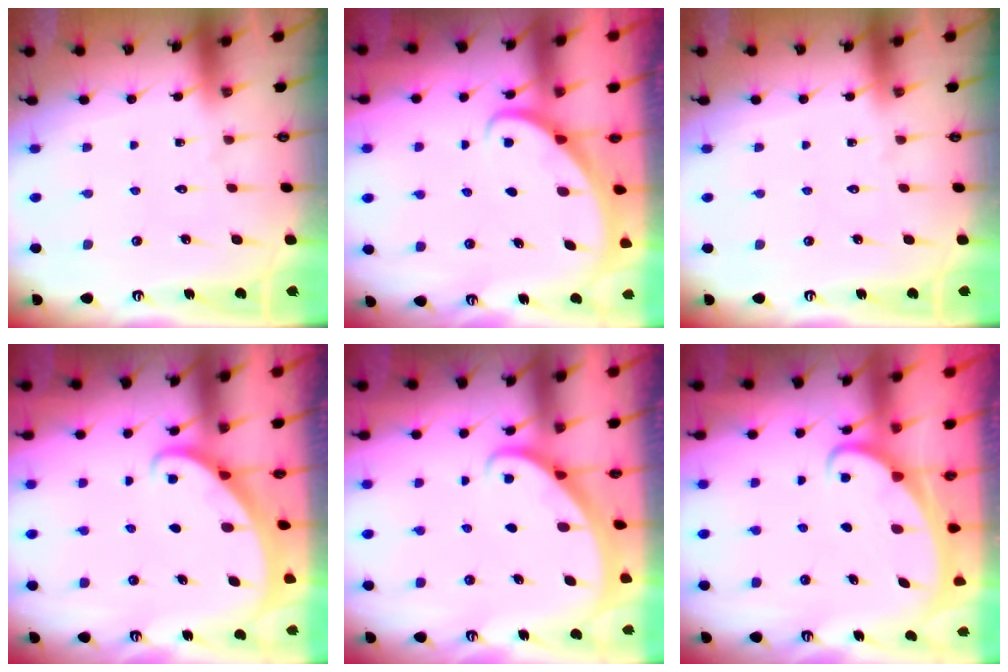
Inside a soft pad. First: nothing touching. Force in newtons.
{"total": 2.3, "press": 2.3, "slide": 0.1}
{"total": 0.0}
{"total": 1.6, "press": 1.5, "slide": 0.1}
{"total": 1.9, "press": 1.9, "slide": 0.1}
{"total": 1.9, "press": 1.9, "slide": 0.3}